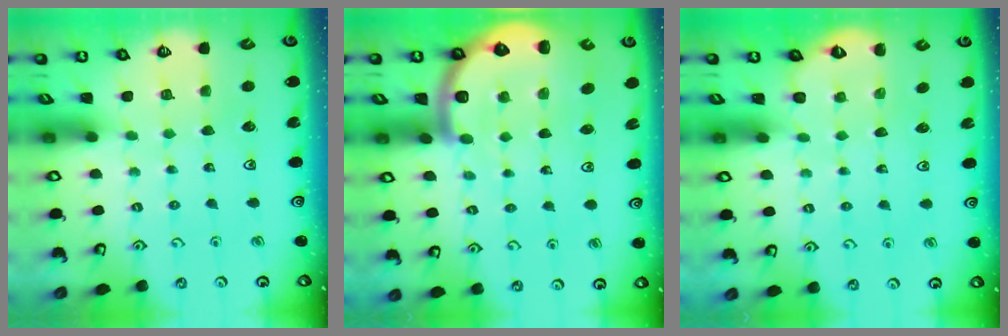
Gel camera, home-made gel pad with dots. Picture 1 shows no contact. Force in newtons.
{"total": 8.2, "press": 7.9, "slide": 2.0}
{"total": 2.1, "press": 1.0, "slide": 1.8}